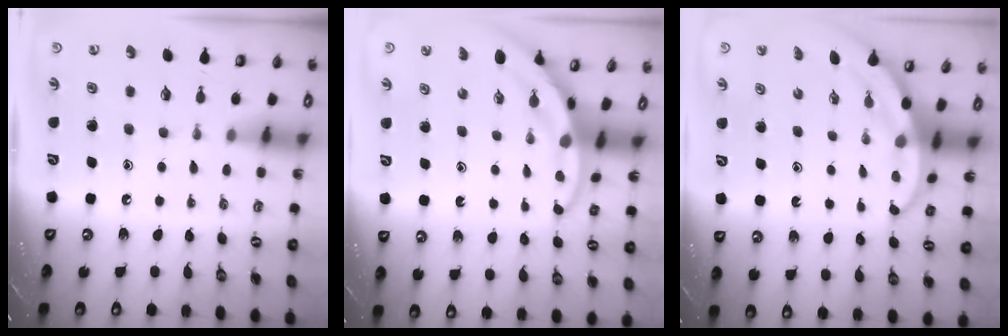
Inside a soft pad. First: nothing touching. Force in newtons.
{"total": 2.8, "press": 2.8, "slide": 0.3}
{"total": 3.4, "press": 3.4, "slide": 0.1}